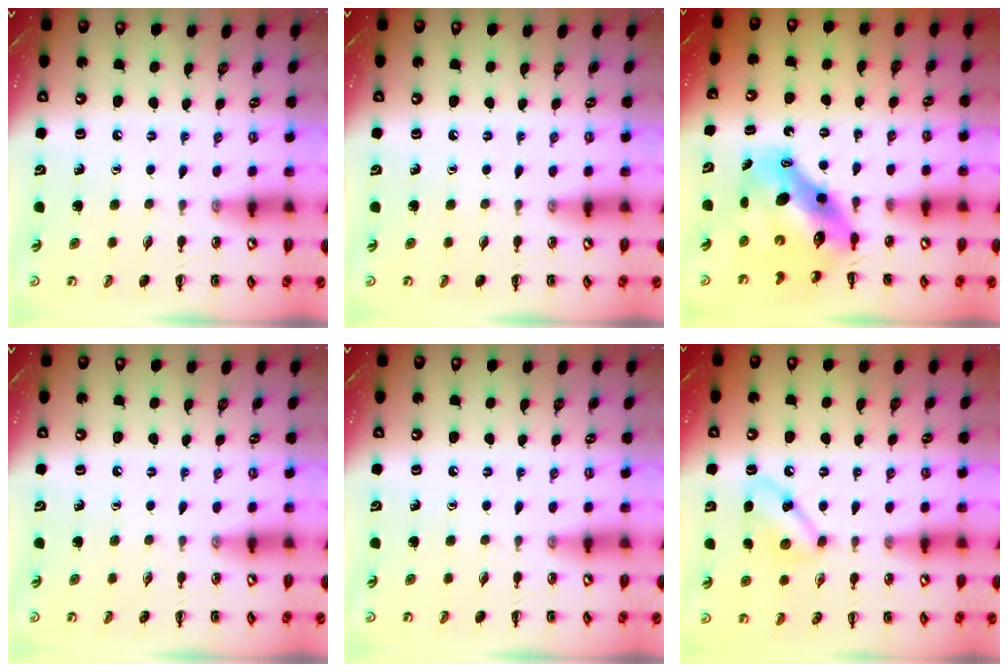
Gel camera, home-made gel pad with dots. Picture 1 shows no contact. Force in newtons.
{"total": 0.0}
{"total": 10.1, "press": 9.7, "slide": 2.7}
{"total": 0.0}
{"total": 0.0}
{"total": 7.2, "press": 7.0, "slide": 1.7}